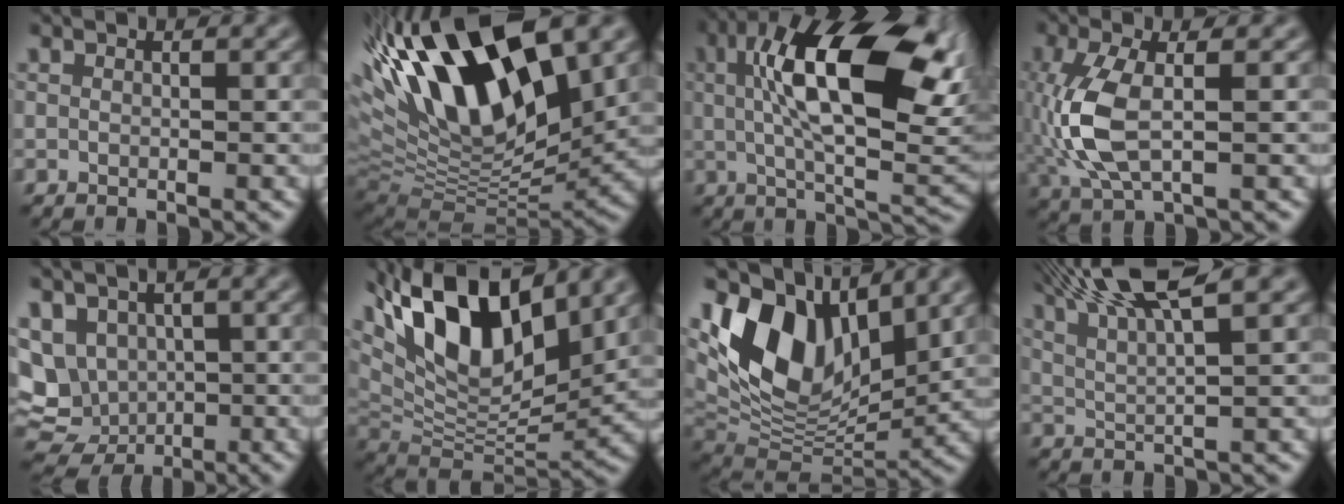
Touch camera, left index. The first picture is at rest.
{"total": 18.1, "force": [7.0, 7.7, 14.8], "torque": [-0.278, 0.033, 0.116]}
{"total": 15.5, "force": [3.6, 6.6, 13.5], "torque": [-0.216, 0.011, 0.051]}
{"total": 6.3, "force": [-0.6, 2.6, 5.7], "torque": [-0.145, -0.001, -0.012]}
{"total": 9.9, "force": [-0.2, 8.3, 5.4], "torque": [-0.100, -0.003, -0.009]}
{"total": 13.2, "force": [7.1, 5.4, 9.7], "torque": [-0.179, 0.009, 0.132]}
{"total": 11.2, "force": [5.3, 6.4, 7.5], "torque": [-0.144, -0.004, 0.103]}
{"total": 8.7, "force": [5.7, 1.7, 6.3], "torque": [-0.100, 0.023, 0.090]}